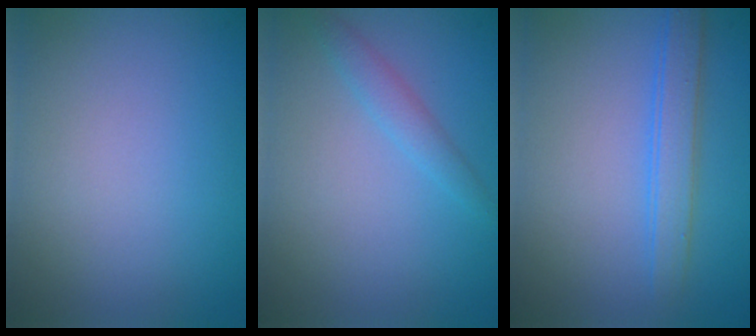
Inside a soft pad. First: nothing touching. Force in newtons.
{"total": 1.7, "press": 1.7, "slide": 0.1}
{"total": 2.8, "press": 2.8, "slide": 0.0}